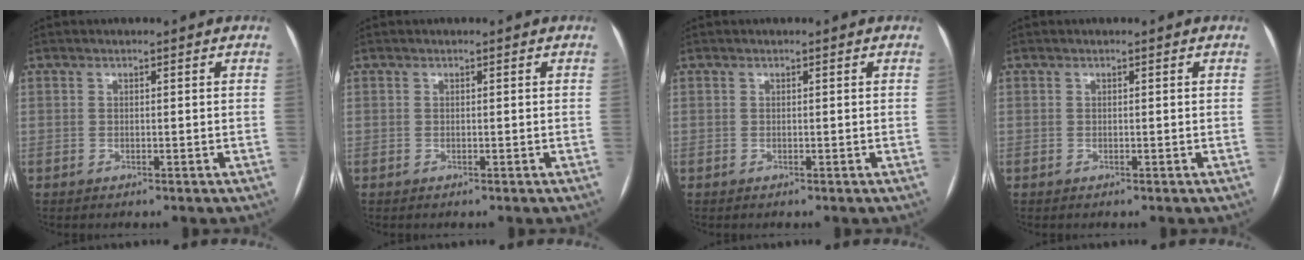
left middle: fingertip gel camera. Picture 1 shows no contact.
{"total": 0.0}
{"total": 0.0}
{"total": 0.0}